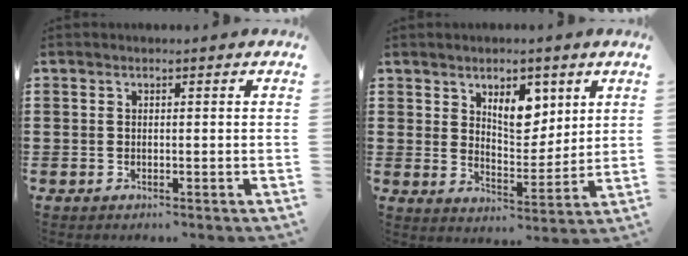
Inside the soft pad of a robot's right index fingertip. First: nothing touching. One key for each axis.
{"total": 7.1, "fx": 3.8, "fy": 4.0, "fz": 4.5, "tx": -0.063, "ty": -0.008, "tz": 0.062}